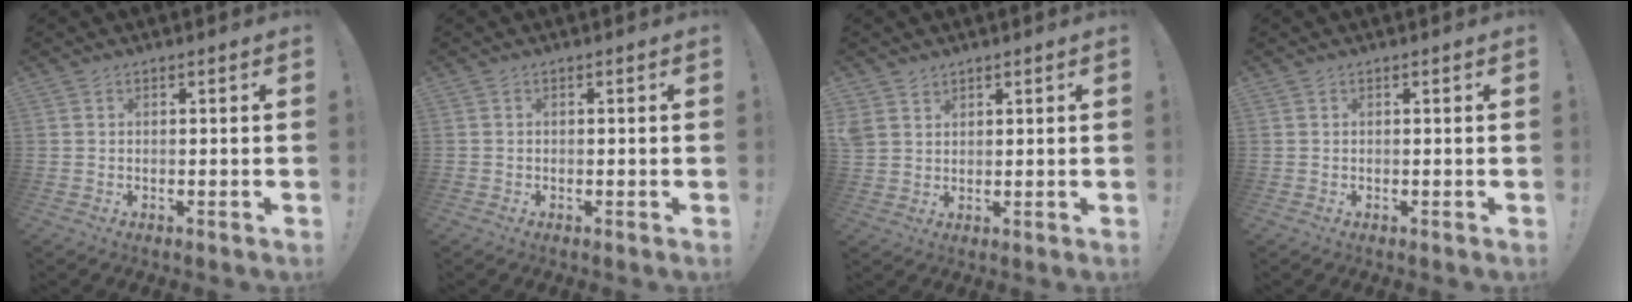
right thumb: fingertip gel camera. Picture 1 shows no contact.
{"total": 0.6, "force": [-0.3, 0.4, -0.1], "torque": [-0.001, 0.002, -0.005]}
{"total": 3.6, "force": [2.5, 2.4, 1.0], "torque": [-0.019, -0.013, 0.050]}
{"total": 0.0}